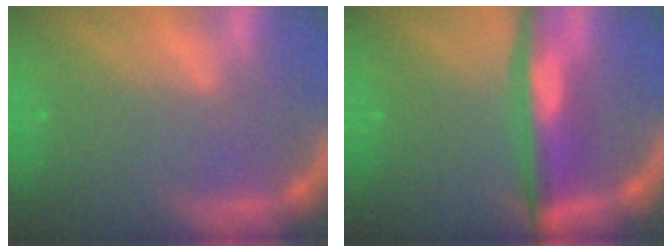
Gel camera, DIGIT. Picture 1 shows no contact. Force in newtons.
{"total": 6.6}